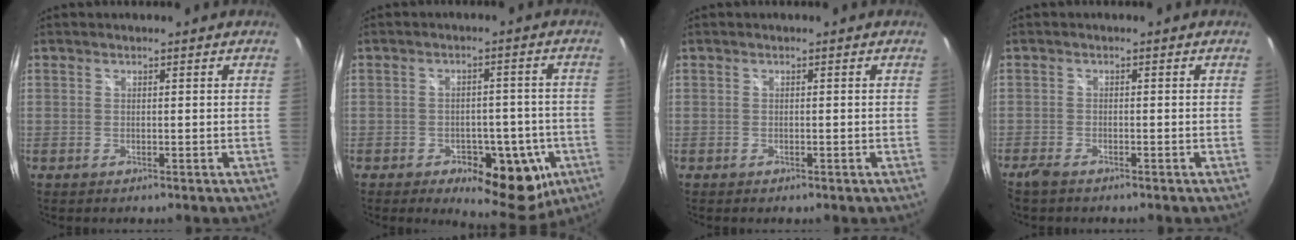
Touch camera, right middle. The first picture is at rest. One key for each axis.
{"total": 13.6, "fx": -6.3, "fy": 7.9, "fz": 9.1, "tx": -0.130, "ty": -0.008, "tz": -0.074}
{"total": 0.6, "fx": -0.4, "fy": 0.3, "fz": 0.2, "tx": -0.005, "ty": -0.002, "tz": -0.008}
{"total": 2.5, "fx": -2.1, "fy": 0.8, "fz": 1.1, "tx": -0.033, "ty": -0.006, "tz": -0.043}